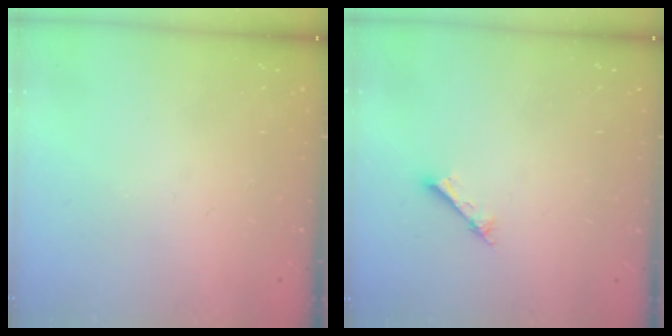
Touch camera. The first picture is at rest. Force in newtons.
{"total": 1.5, "press": 1.5, "slide": 0.2}